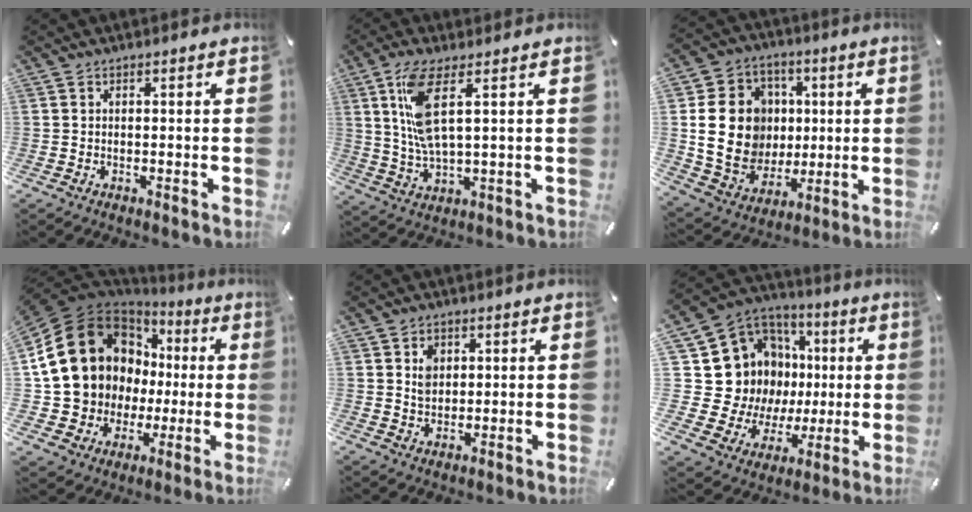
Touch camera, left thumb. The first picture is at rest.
{"total": 11.1, "force": [3.8, 3.4, 9.9], "torque": [-0.215, -0.004, 0.064]}
{"total": 18.3, "force": [2.1, 15.9, 8.9], "torque": [-0.174, -0.001, 0.047]}
{"total": 18.4, "force": [4.4, 16.3, 7.3], "torque": [-0.150, -0.035, 0.112]}
{"total": 4.3, "force": [1.4, 3.6, 1.7], "torque": [-0.018, -0.003, 0.020]}
{"total": 17.8, "force": [3.9, 16.2, 6.1], "torque": [-0.125, -0.053, 0.116]}